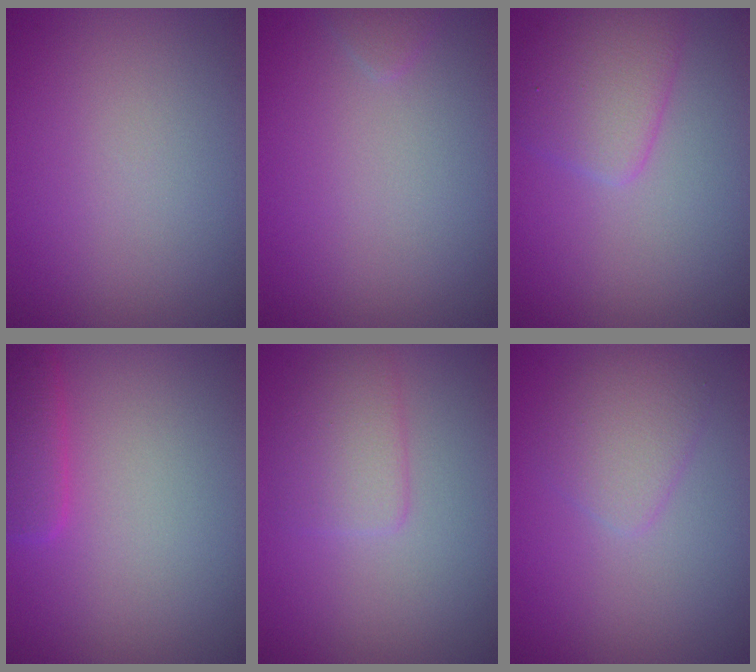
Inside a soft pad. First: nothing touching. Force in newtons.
{"total": 0.7, "press": 0.7, "slide": 0.1}
{"total": 3.5, "press": 3.5, "slide": 0.1}
{"total": 2.5, "press": 2.5, "slide": 0.3}
{"total": 2.4, "press": 2.3, "slide": 0.2}
{"total": 2.3, "press": 2.3, "slide": 0.0}